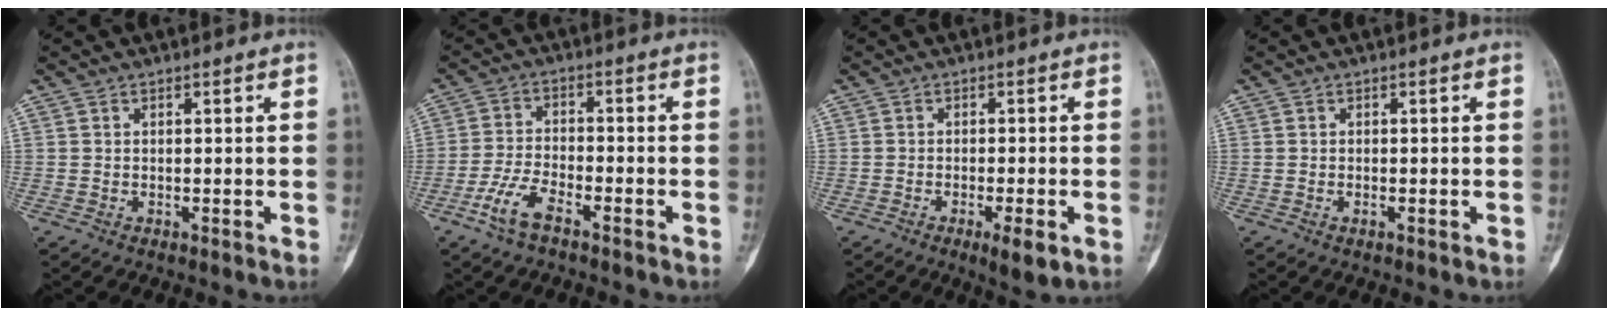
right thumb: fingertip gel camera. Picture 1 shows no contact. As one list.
[{"total": 6.3, "force": [-4.0, 2.2, 4.4], "torque": [-0.096, 0.023, -0.078]}, {"total": 4.5, "force": [-2.0, 0.8, 3.9], "torque": [-0.060, -0.004, -0.030]}, {"total": 0.5, "force": [-0.2, 0.2, 0.4], "torque": [-0.006, 0.002, -0.002]}]